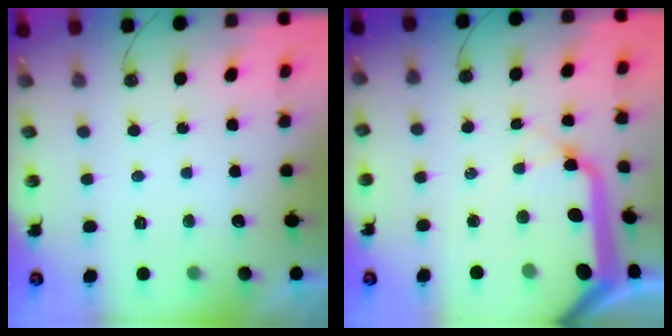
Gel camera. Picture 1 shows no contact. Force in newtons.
{"total": 20.8, "press": 20.5, "slide": 3.5}